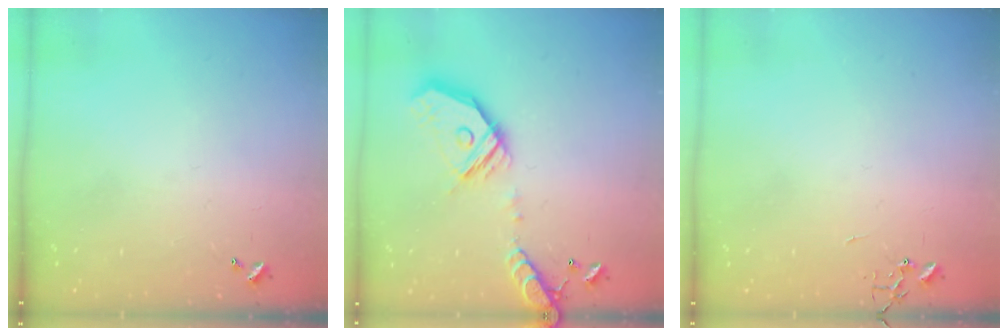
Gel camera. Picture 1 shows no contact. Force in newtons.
{"total": 18.8, "press": 18.6, "slide": 3.0}
{"total": 0.0}